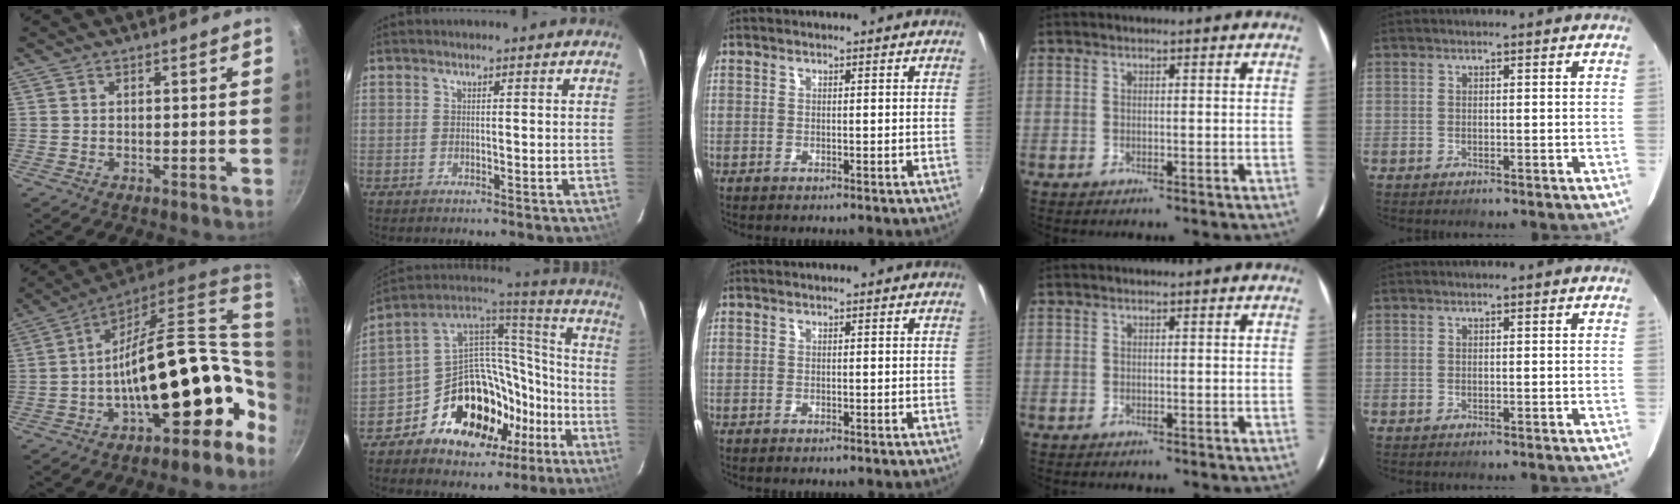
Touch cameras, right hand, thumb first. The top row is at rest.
{"thumb": {"total": 20.5, "force": [-0.4, 10.4, 17.7], "torque": [-0.203, 0.031, 0.005]}, "index": {"total": 20.7, "force": [-11.2, 15.4, 8.2], "torque": [-0.169, 0.080, -0.156]}}